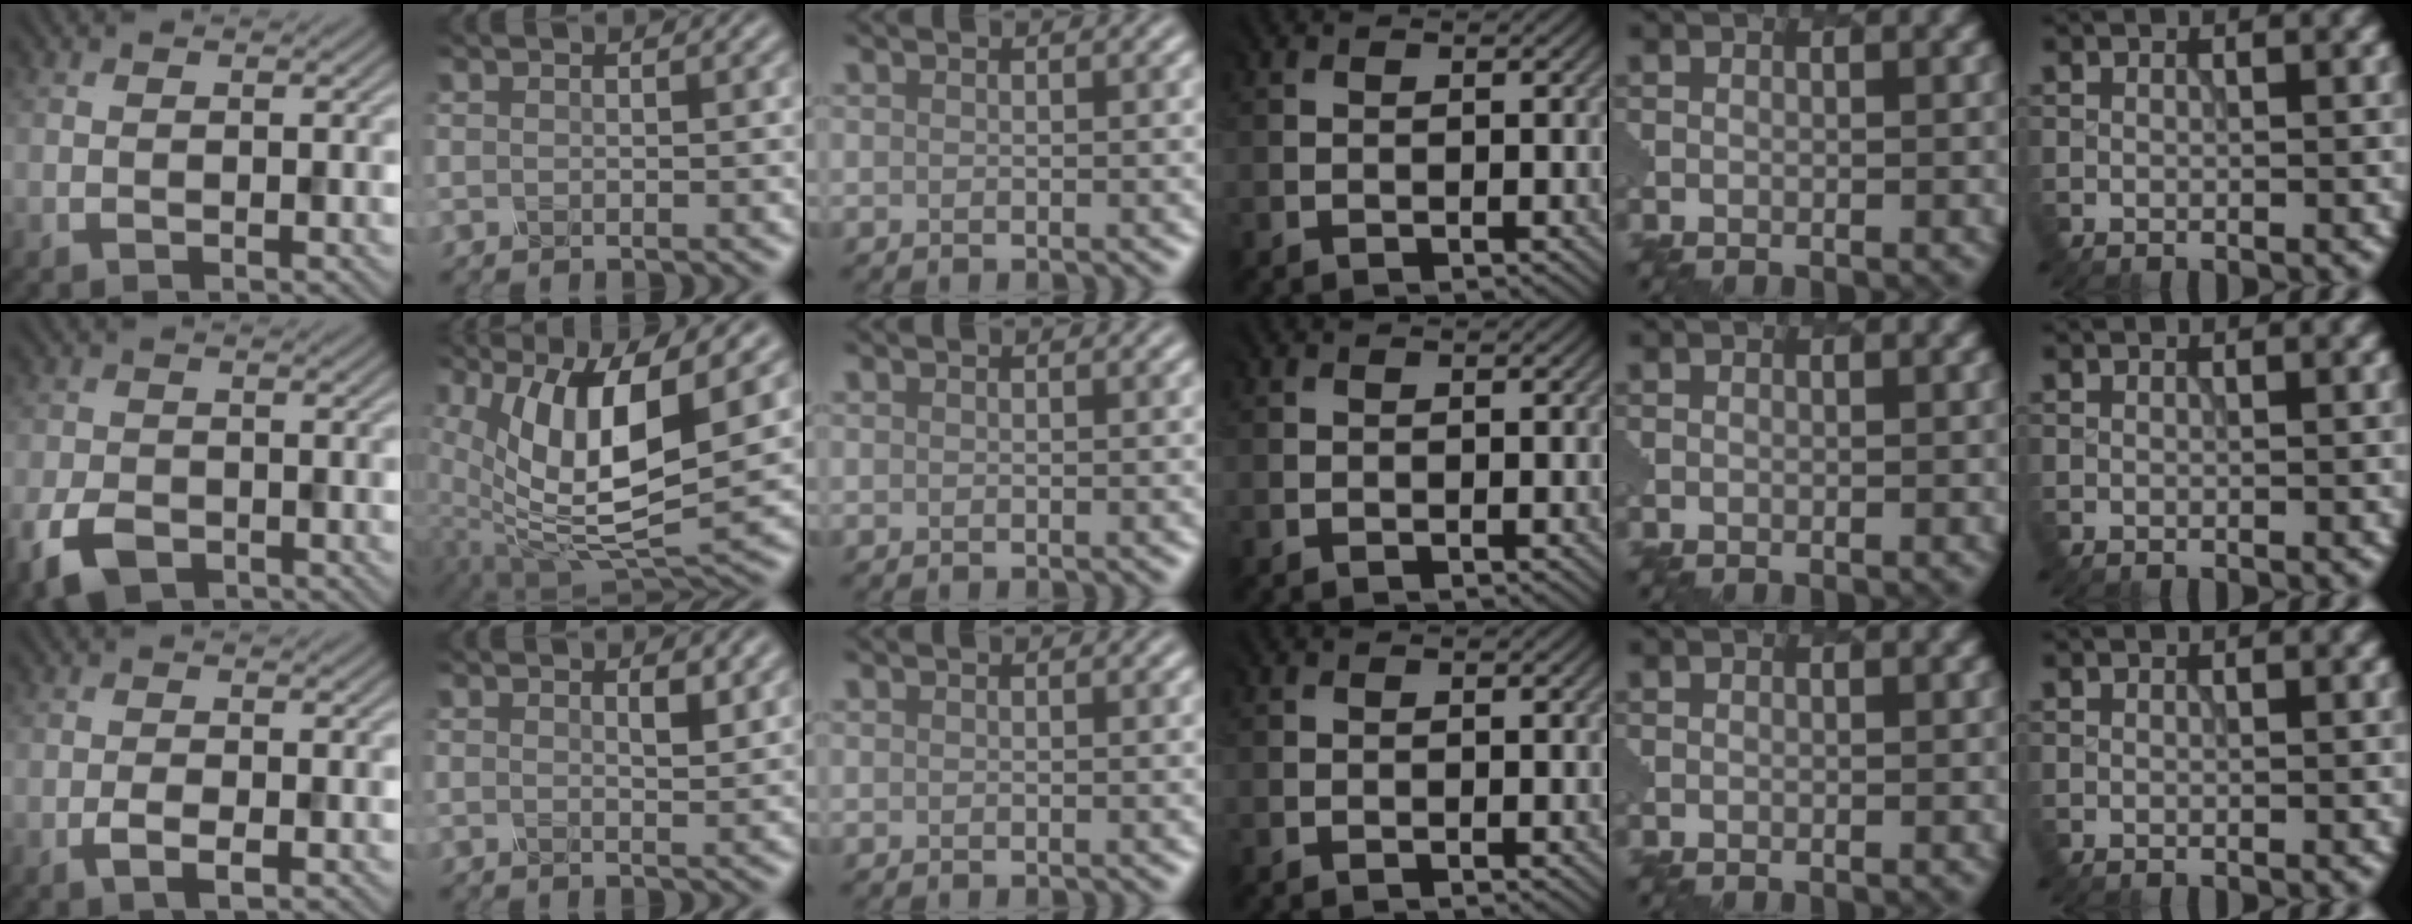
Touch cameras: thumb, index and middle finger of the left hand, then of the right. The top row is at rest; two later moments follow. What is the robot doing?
{"motion": "dispense", "object": "pipette"}